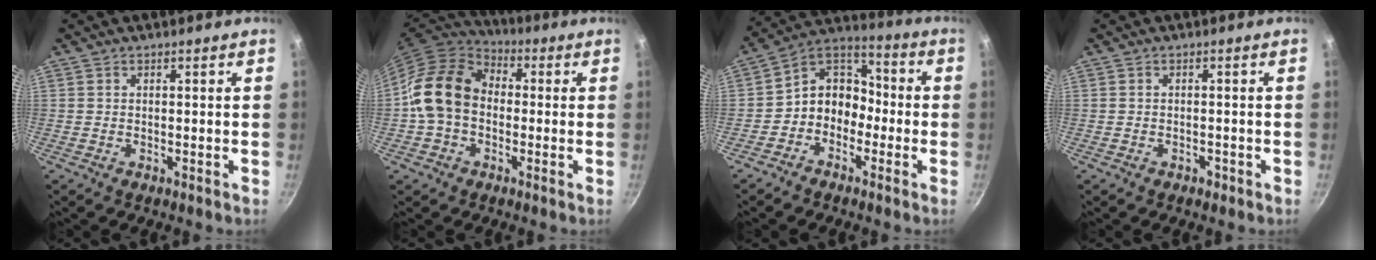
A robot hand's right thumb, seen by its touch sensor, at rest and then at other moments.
{"total": 13.5, "force": [-0.6, 10.3, 8.8], "torque": [-0.129, 0.033, -0.029]}
{"total": 9.4, "force": [-2.9, 7.7, 4.5], "torque": [-0.027, 0.055, -0.075]}
{"total": 1.1, "force": [-0.8, 0.7, 0.4], "torque": [-0.004, 0.009, -0.005]}